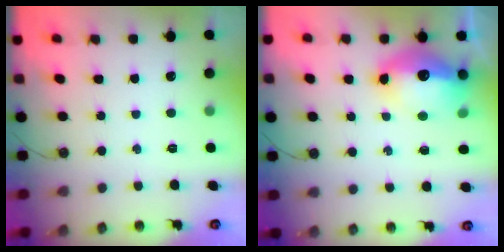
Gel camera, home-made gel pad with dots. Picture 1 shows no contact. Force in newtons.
{"total": 14.5, "press": 14.4, "slide": 1.4}